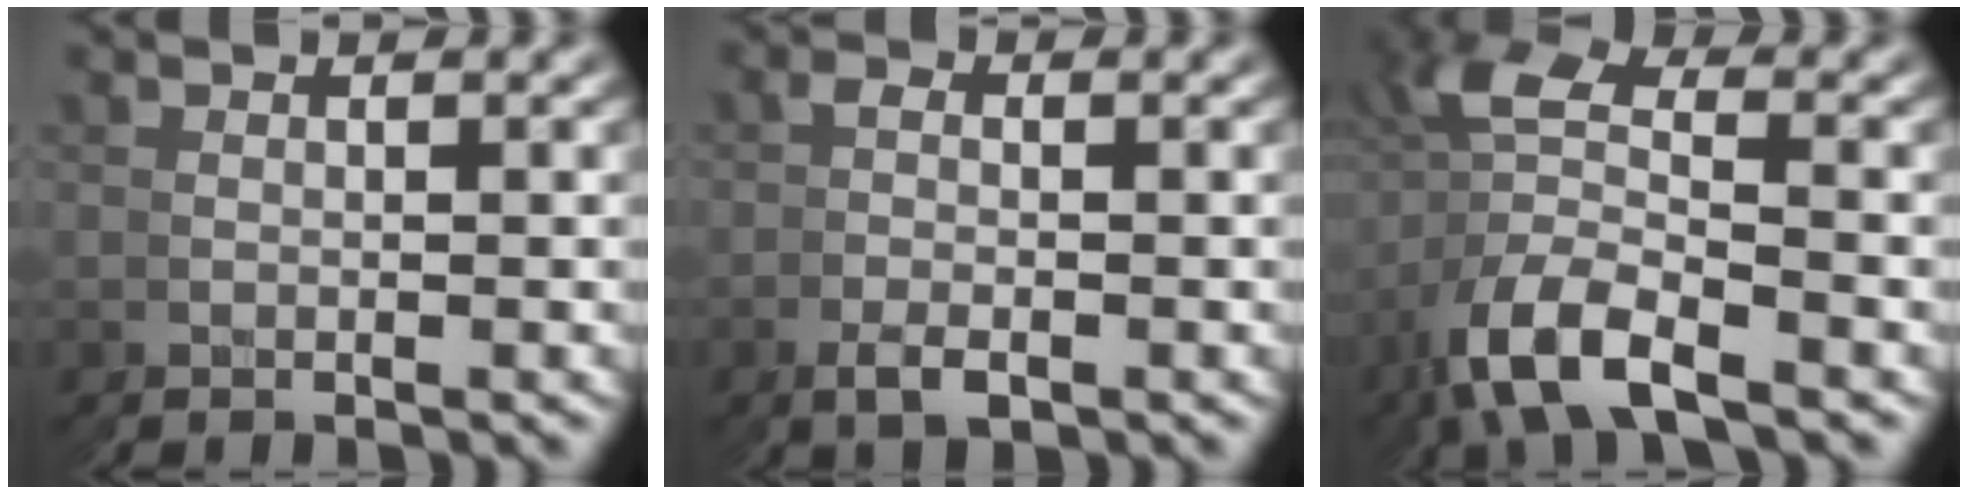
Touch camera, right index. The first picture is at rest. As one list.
[{"total": 1.7, "force": [-0.8, 0.8, 1.2], "torque": [-0.018, -0.004, -0.013]}, {"total": 7.3, "force": [0.5, 5.0, 5.4], "torque": [-0.144, -0.033, 0.018]}]